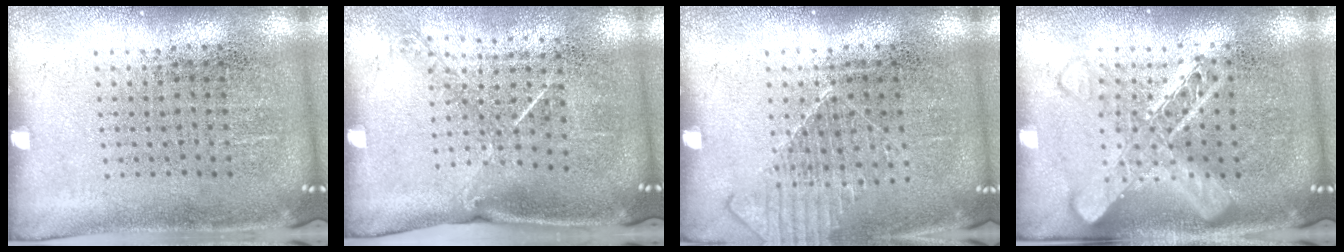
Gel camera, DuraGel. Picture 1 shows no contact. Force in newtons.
{"total": 1.4, "press": 1.0, "slide": 1.0}
{"total": 1.2, "press": 1.2, "slide": 0.1}
{"total": 3.1, "press": 3.1, "slide": 0.5}